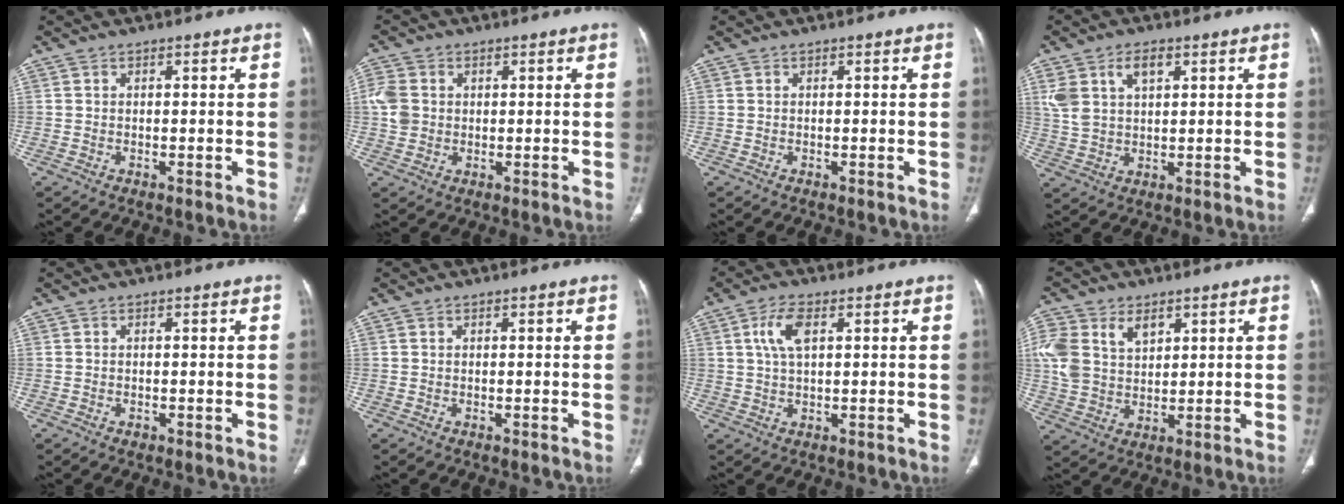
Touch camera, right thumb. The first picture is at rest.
{"total": 5.6, "force": [0.8, 4.6, 3.0], "torque": [-0.065, 0.003, 0.014]}
{"total": 0.0}
{"total": 7.7, "force": [3.4, 4.4, 5.3], "torque": [-0.102, -0.002, 0.070]}
{"total": 0.6, "force": [-0.3, 0.4, 0.4], "torque": [-0.006, 0.000, -0.003]}
{"total": 0.0}
{"total": 5.6, "force": [1.7, 2.8, 4.5], "torque": [-0.093, 0.006, 0.032]}
{"total": 14.1, "force": [5.1, 9.9, 8.6], "torque": [-0.191, -0.001, 0.104]}